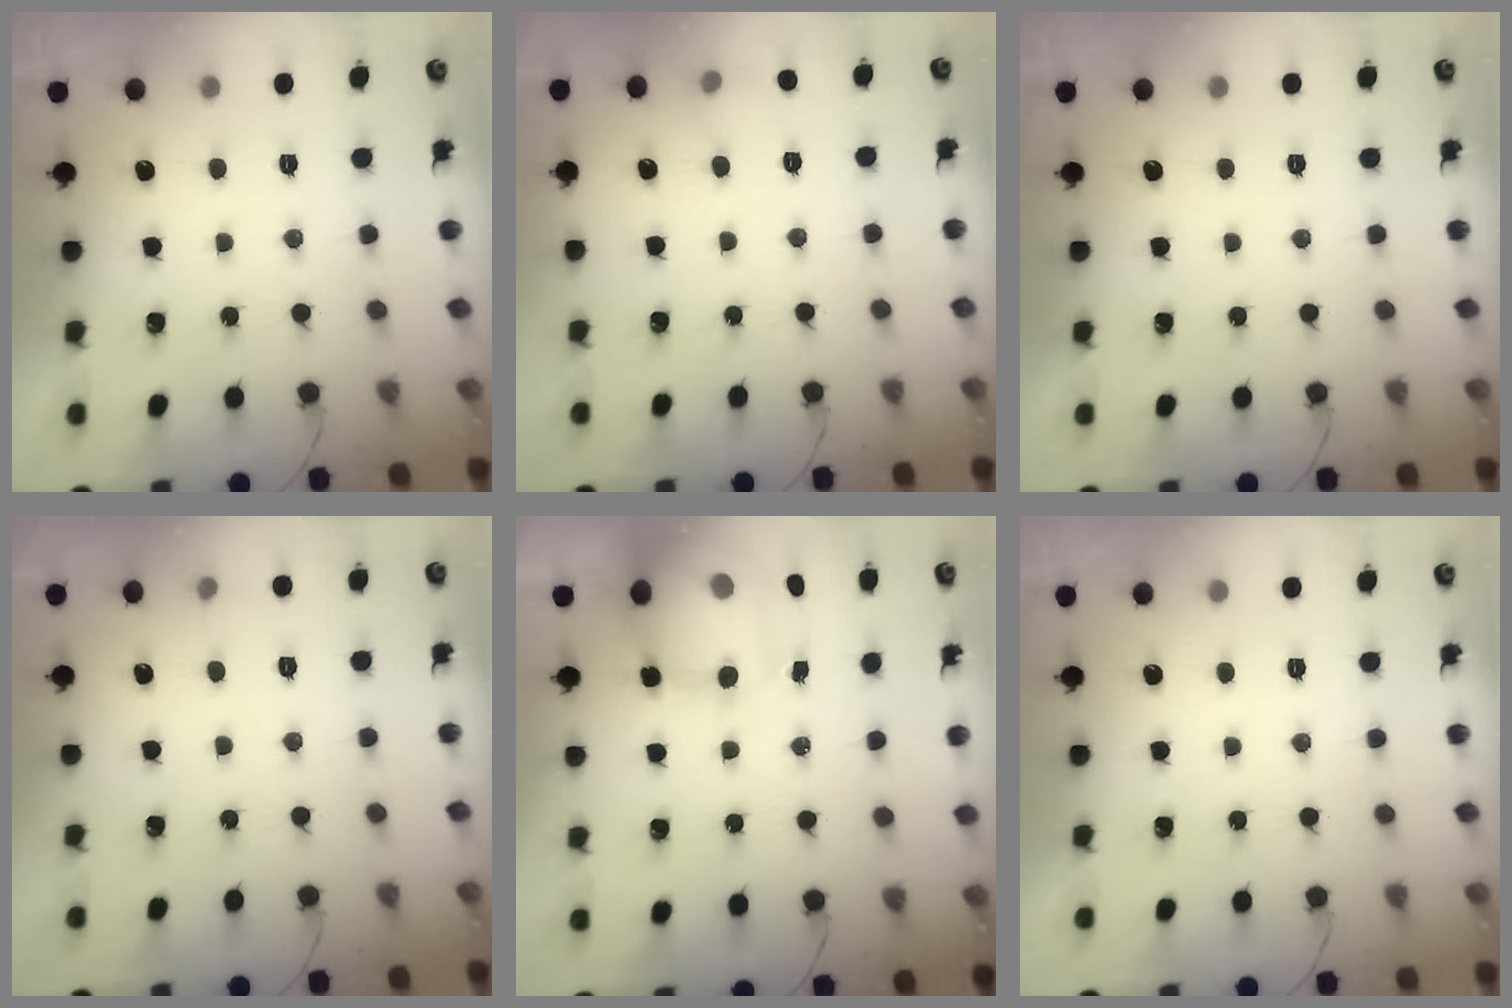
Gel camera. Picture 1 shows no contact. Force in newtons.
{"total": 6.3, "press": 6.1, "slide": 1.7}
{"total": 0.0}
{"total": 7.0, "press": 2.6, "slide": 6.5}
{"total": 12.9, "press": 12.5, "slide": 3.4}
{"total": 0.0}